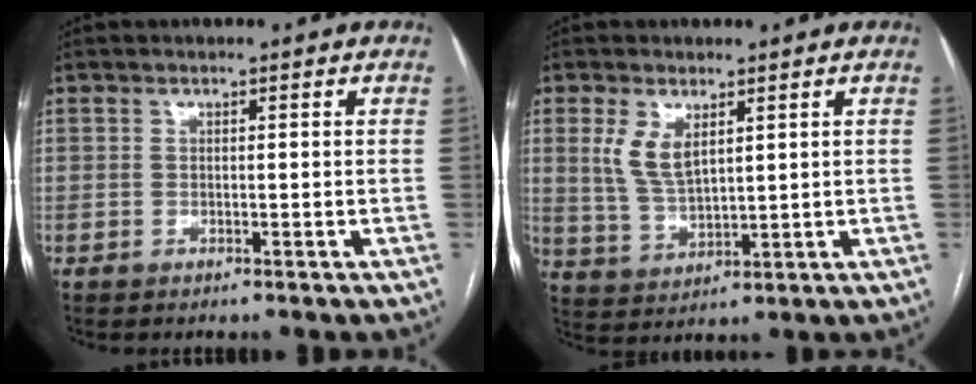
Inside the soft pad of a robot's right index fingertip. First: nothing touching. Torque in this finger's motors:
{"motor_torque": [1.26, 0.50, 0.71, 0.17]}